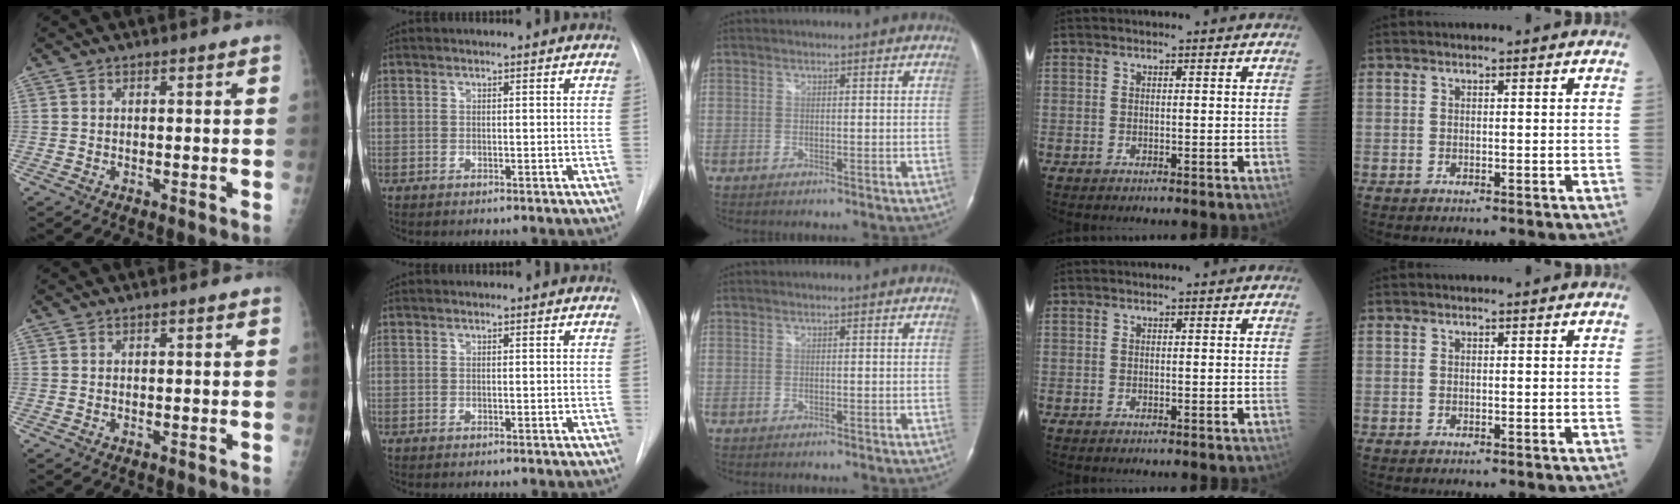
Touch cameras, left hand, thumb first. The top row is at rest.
{}